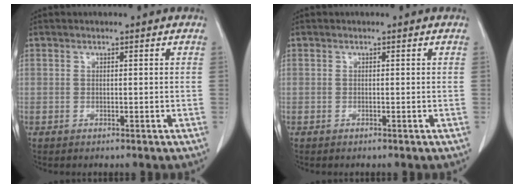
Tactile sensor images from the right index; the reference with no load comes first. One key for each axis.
{"total": 0.0}